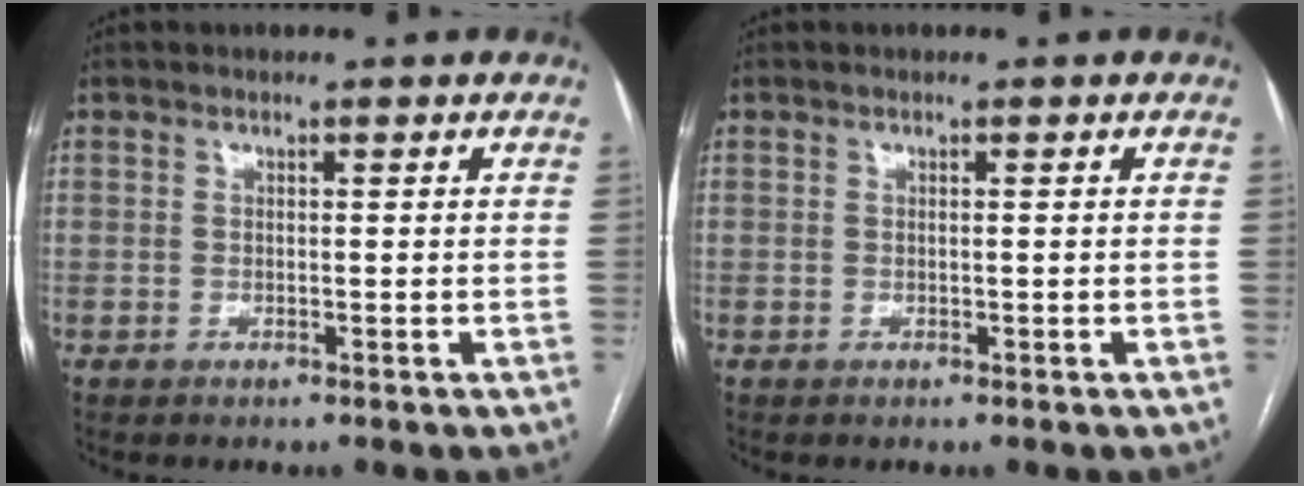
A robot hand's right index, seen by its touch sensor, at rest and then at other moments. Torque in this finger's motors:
{"motor_torque": [-0.02, -0.07, 0.06, 0.01]}